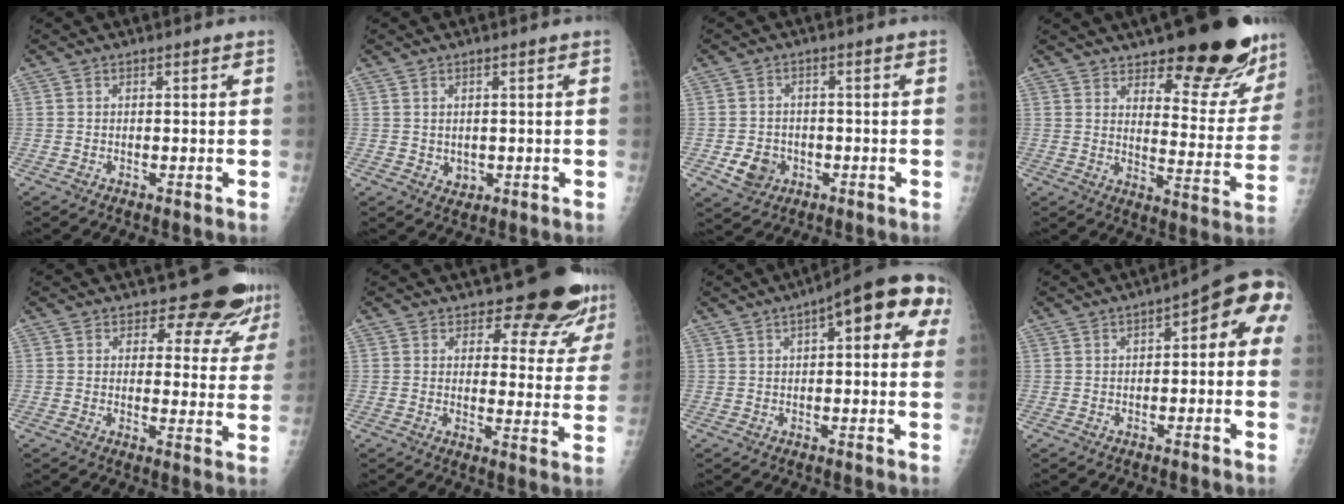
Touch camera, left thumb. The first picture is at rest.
{"total": 2.0, "force": [0.1, 1.8, 0.7], "torque": [-0.006, -0.004, 0.009]}
{"total": 5.1, "force": [-1.8, 4.3, 2.1], "torque": [-0.025, 0.006, -0.027]}
{"total": 21.4, "force": [15.5, 7.3, 12.8], "torque": [-0.116, -0.104, 0.203]}
{"total": 9.2, "force": [8.3, 3.6, 1.8], "torque": [0.018, -0.063, 0.084]}
{"total": 11.1, "force": [9.8, 3.9, 3.6], "torque": [-0.008, -0.082, 0.110]}
{"total": 14.1, "force": [4.9, 5.2, 12.2], "torque": [-0.127, 0.020, 0.050]}
{"total": 8.6, "force": [0.7, 3.9, 7.7], "torque": [-0.064, 0.034, -0.006]}